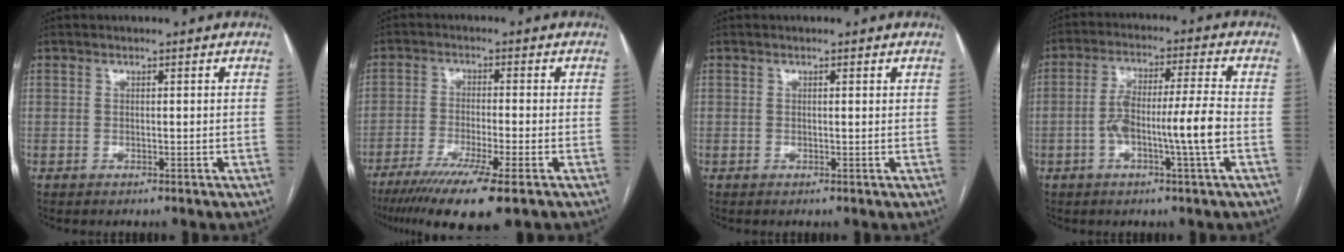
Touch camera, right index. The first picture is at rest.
{"total": 11.1, "force": [-7.1, 0.3, 8.5], "torque": [-0.136, -0.028, -0.115]}
{"total": 0.5, "force": [0.4, 0.1, 0.4], "torque": [-0.005, 0.002, 0.004]}
{"total": 9.4, "force": [-2.3, -0.1, 9.1], "torque": [-0.168, 0.011, -0.044]}